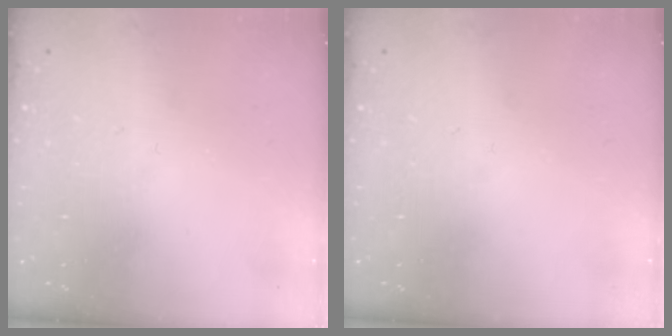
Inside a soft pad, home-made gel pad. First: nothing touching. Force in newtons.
{"total": 0.0}